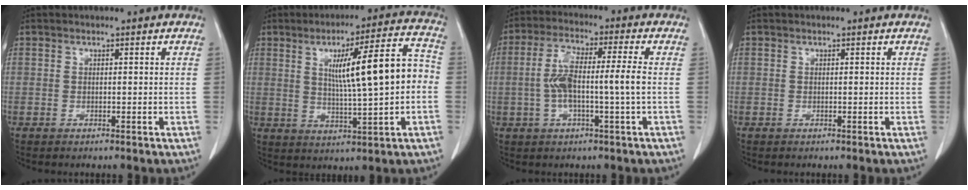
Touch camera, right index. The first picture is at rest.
{"total": 13.2, "force": [0.9, 1.5, 13.1], "torque": [-0.191, 0.027, 0.017]}
{"total": 9.0, "force": [-0.7, 0.7, 8.9], "torque": [-0.179, 0.016, -0.017]}
{"total": 0.0}